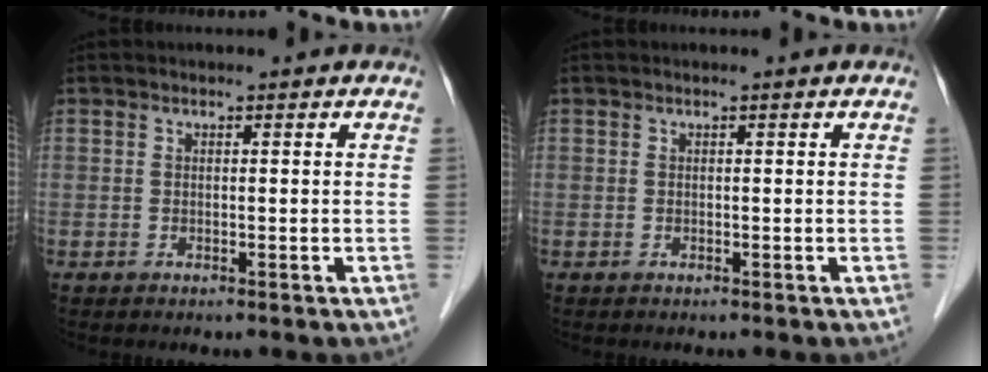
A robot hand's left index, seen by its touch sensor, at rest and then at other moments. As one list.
[{"total": 0.0}]